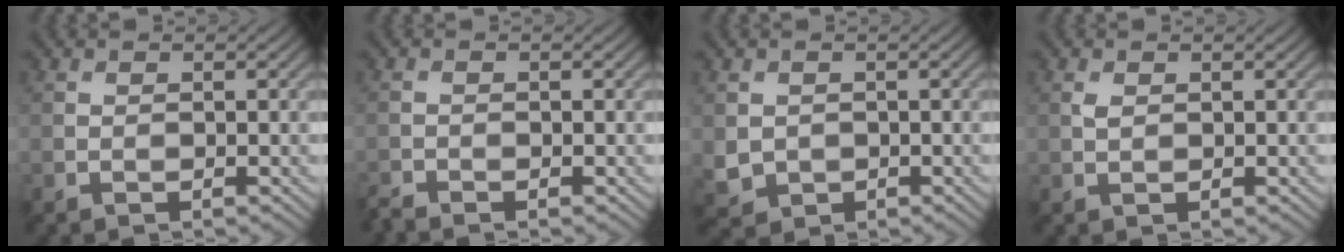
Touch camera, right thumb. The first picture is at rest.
{"total": 1.2, "force": [-1.2, 0.0, 0.2], "torque": [-0.005, -0.006, -0.030]}
{"total": 2.5, "force": [0.1, 2.4, 0.9], "torque": [-0.034, -0.012, 0.008]}
{"total": 1.0, "force": [0.4, 0.6, 0.7], "torque": [-0.019, 0.000, 0.009]}